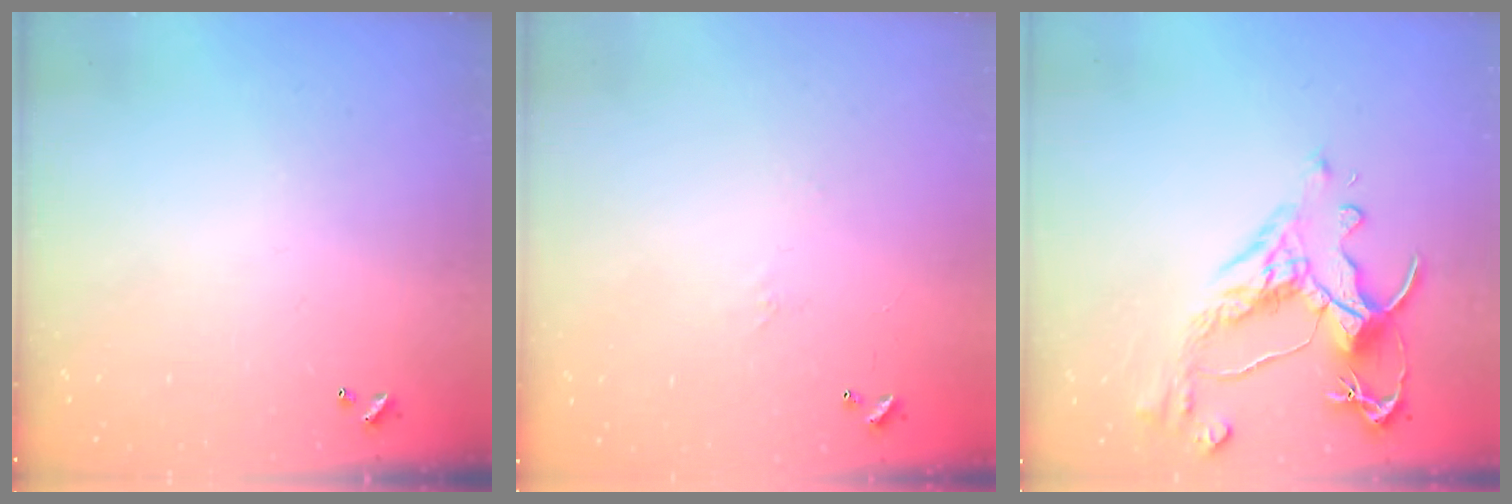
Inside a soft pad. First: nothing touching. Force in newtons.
{"total": 6.6, "press": 6.6, "slide": 0.8}
{"total": 4.5, "press": 4.2, "slide": 1.5}